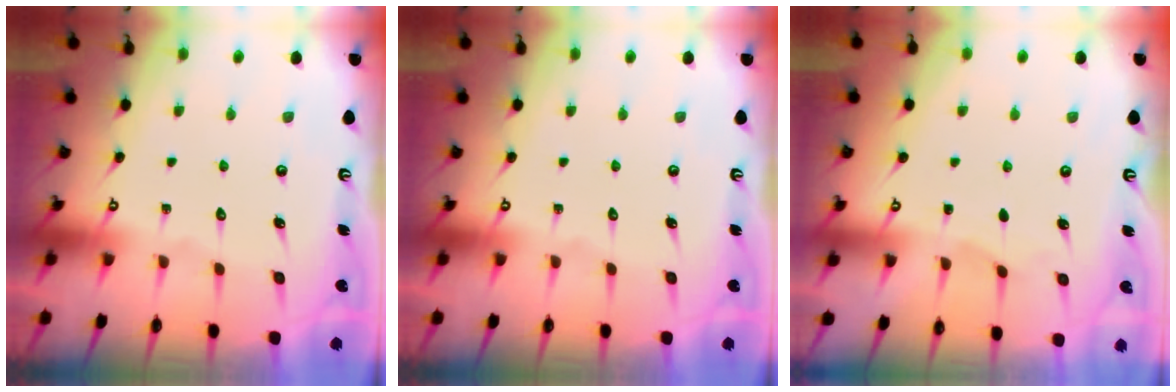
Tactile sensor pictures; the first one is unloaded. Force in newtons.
{"total": 0.0}
{"total": 2.8, "press": 2.8, "slide": 0.4}